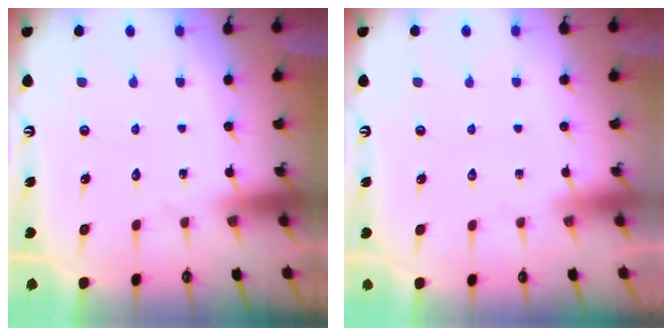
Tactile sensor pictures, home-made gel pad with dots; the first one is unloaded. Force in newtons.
{"total": 0.0}